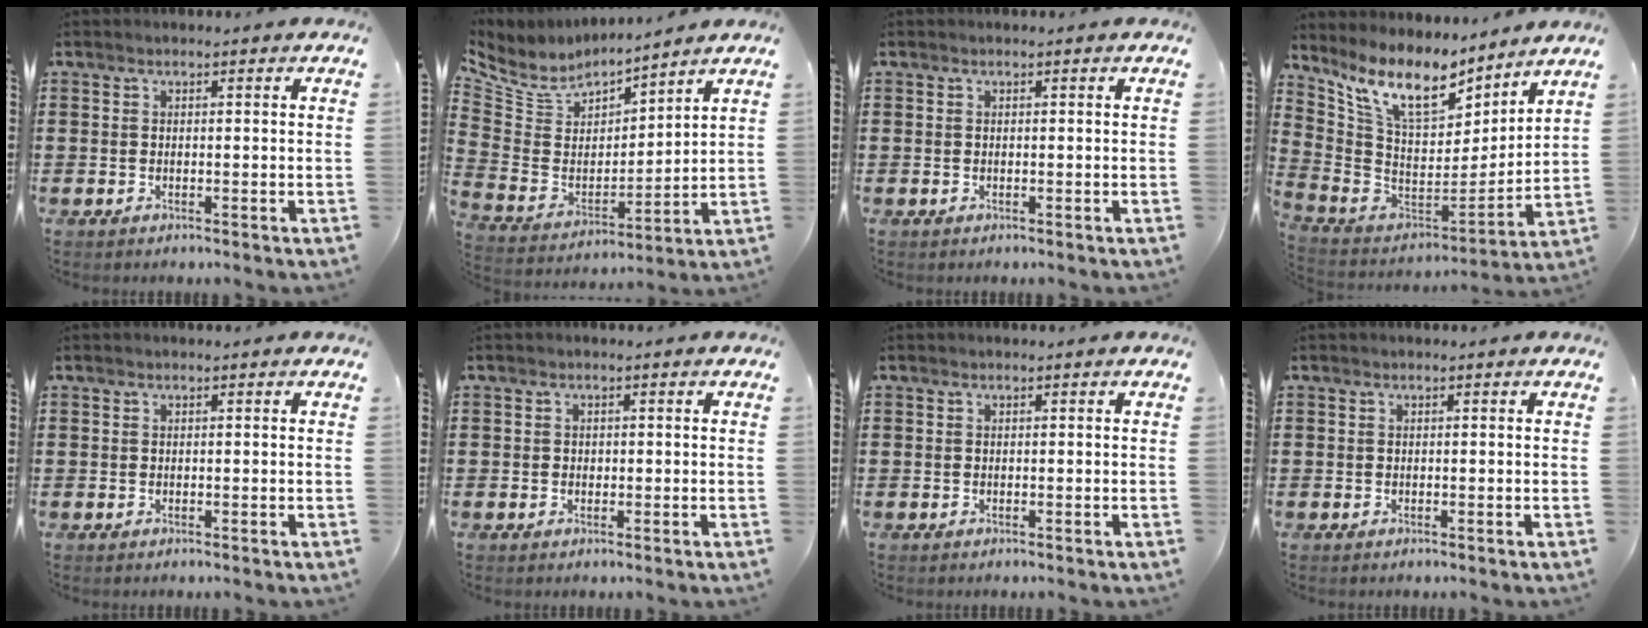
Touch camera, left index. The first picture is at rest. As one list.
[{"total": 6.4, "force": [5.4, 3.1, 1.3], "torque": [-0.066, -0.040, 0.094]}, {"total": 0.0}, {"total": 11.1, "force": [7.9, 3.5, 7.0], "torque": [-0.169, -0.048, 0.141]}, {"total": 0.0}, {"total": 0.6, "force": [0.1, 0.6, 0.3], "torque": [-0.008, 0.003, 0.001]}, {"total": 0.0}, {"total": 0.0}]